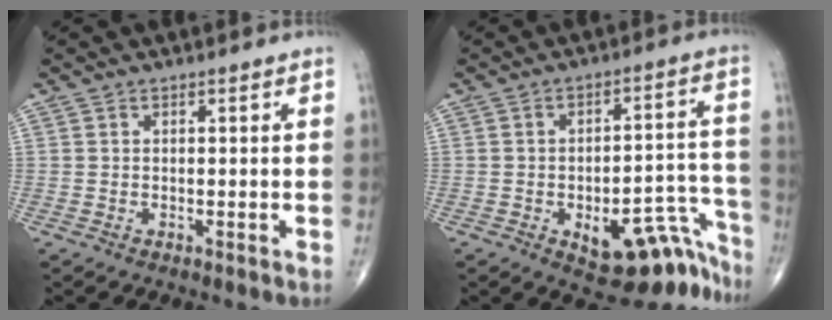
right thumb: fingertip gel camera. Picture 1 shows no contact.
{"total": 15.1, "force": [-9.6, 6.7, 9.5], "torque": [-0.053, 0.107, -0.124]}